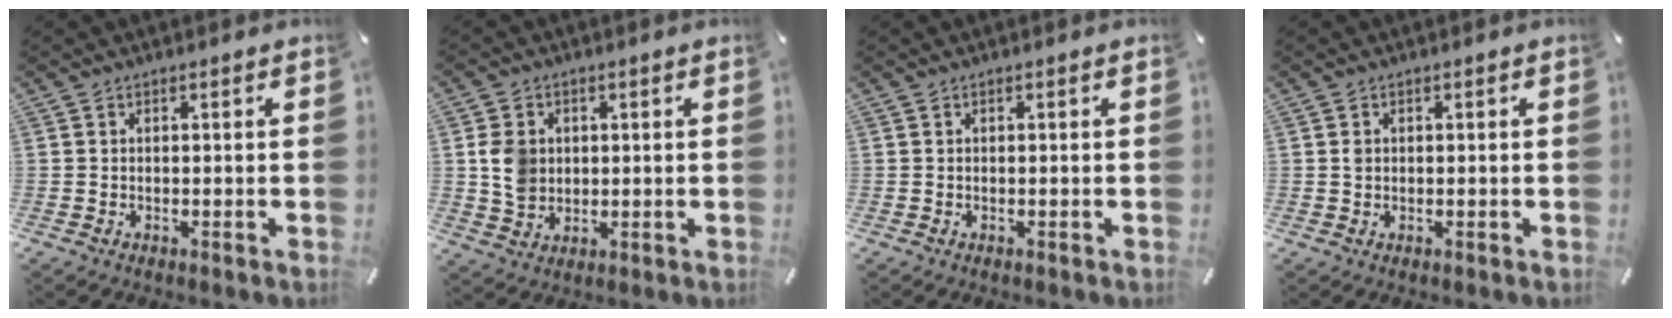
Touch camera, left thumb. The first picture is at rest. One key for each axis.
{"total": 6.7, "fx": 1.0, "fy": 5.8, "fz": 3.1, "tx": -0.063, "ty": 0.005, "tz": 0.018}
{"total": 0.0}
{"total": 0.8, "fx": 0.2, "fy": 0.7, "fz": 0.2, "tx": -0.003, "ty": 0.004, "tz": 0.003}